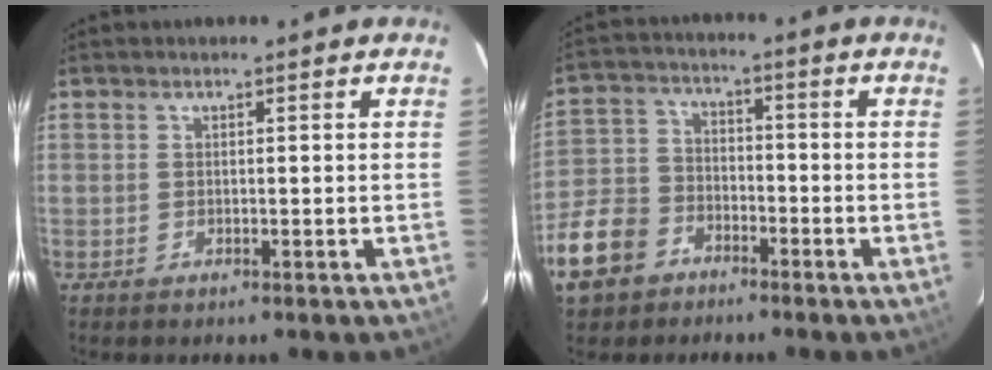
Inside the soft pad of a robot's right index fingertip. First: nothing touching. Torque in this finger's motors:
{"motor_torque": [0.66, -0.58, 0.03, -0.21]}